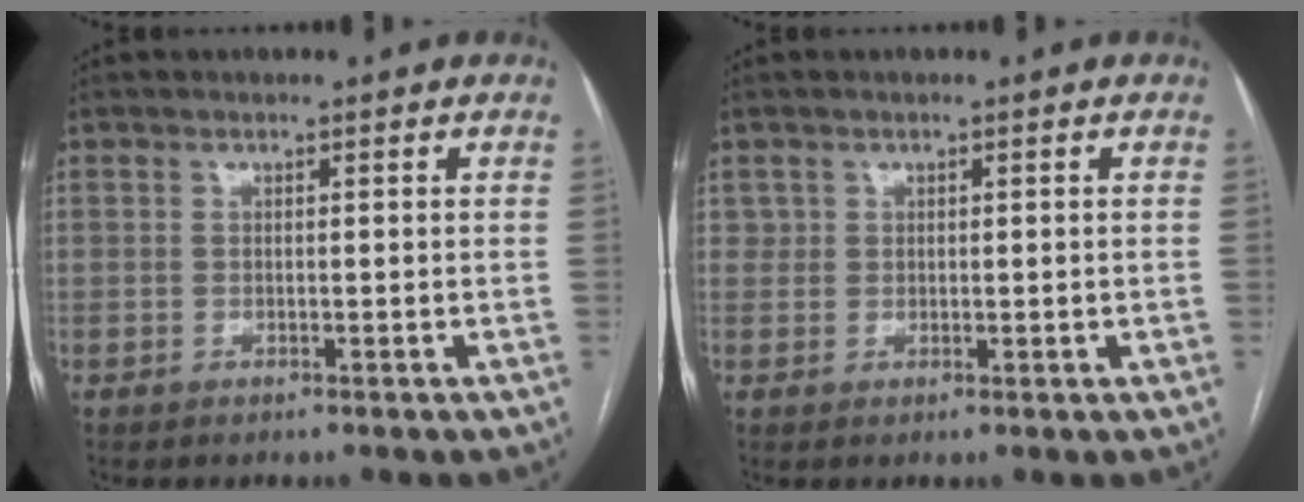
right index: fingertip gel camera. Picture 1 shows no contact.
{"total": 1.6, "force": [0.6, 1.4, 0.3], "torque": [0.001, 0.003, 0.011]}